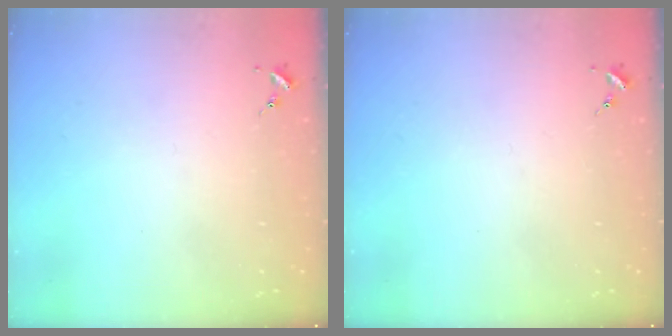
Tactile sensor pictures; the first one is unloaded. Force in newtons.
{"total": 0.0}